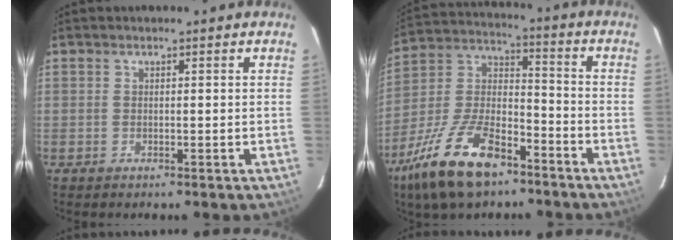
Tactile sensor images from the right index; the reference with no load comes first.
{"total": 19.3, "force": [-12.1, 8.4, 12.5], "torque": [-0.267, -0.003, -0.220]}